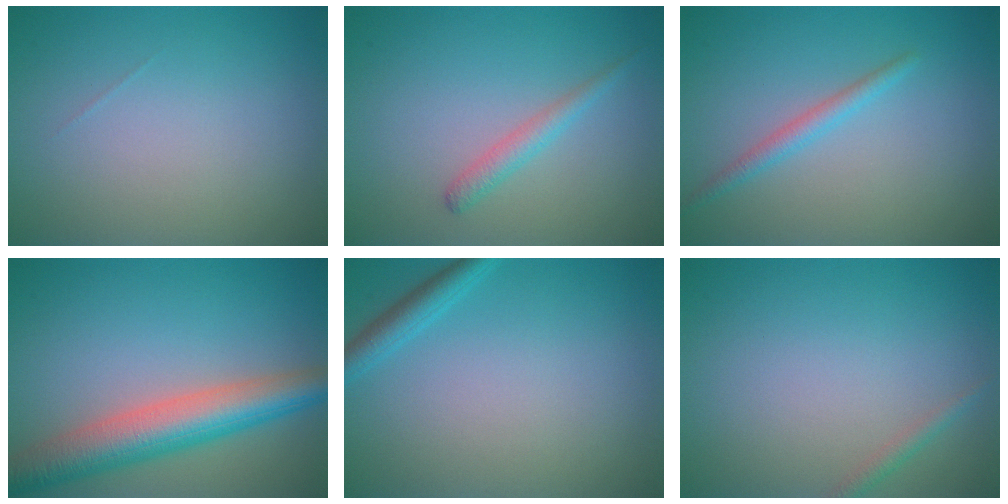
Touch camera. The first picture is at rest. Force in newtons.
{"total": 1.6, "press": 1.6, "slide": 0.1}
{"total": 1.7, "press": 1.7, "slide": 0.1}
{"total": 7.1, "press": 7.1, "slide": 0.0}
{"total": 2.0, "press": 2.0, "slide": 0.2}
{"total": 1.0, "press": 1.0, "slide": 0.0}